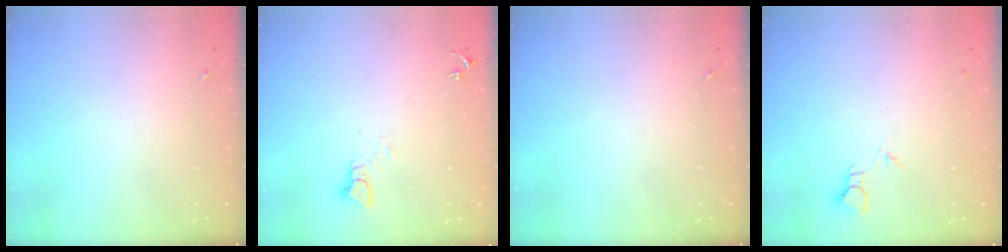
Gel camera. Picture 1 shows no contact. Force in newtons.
{"total": 2.6, "press": 2.6, "slide": 0.1}
{"total": 0.0}
{"total": 2.3, "press": 2.3, "slide": 0.1}